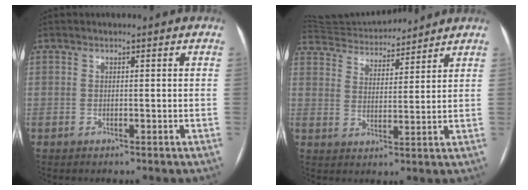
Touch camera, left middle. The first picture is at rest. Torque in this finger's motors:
{"motor_torque": [-0.07, -0.33, -0.10, -0.03]}